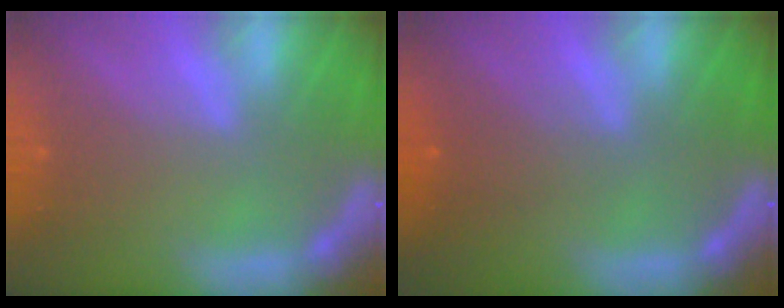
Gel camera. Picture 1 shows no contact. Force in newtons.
{"total": 2.5}